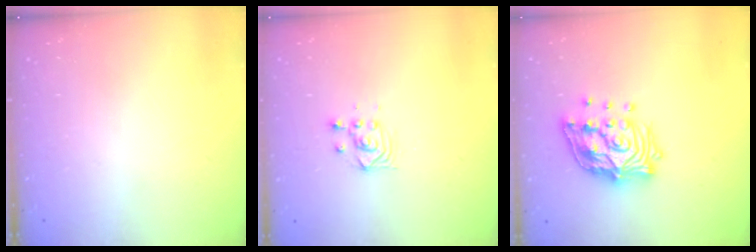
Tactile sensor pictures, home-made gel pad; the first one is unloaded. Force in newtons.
{"total": 3.3, "press": 3.3, "slide": 0.2}
{"total": 15.8, "press": 15.8, "slide": 1.0}